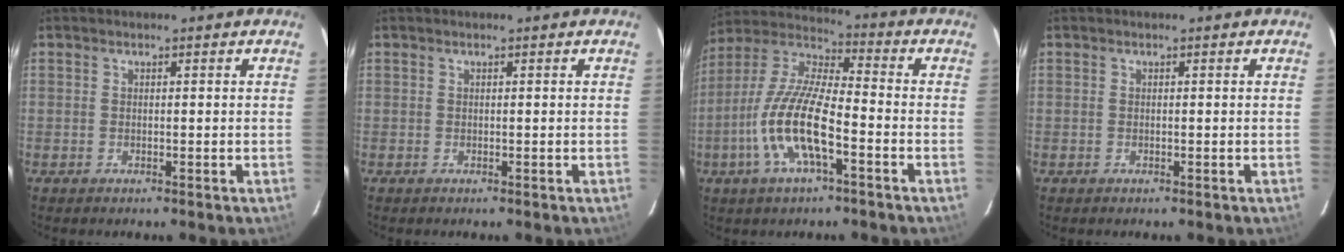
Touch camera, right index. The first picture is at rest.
{"total": 0.0}
{"total": 14.7, "force": [-5.6, 4.0, 13.0], "torque": [-0.269, -0.007, -0.112]}
{"total": 0.0}